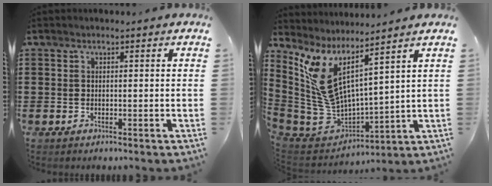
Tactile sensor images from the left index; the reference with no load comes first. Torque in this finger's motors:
{"motor_torque": [1.94, -0.11, 0.47, 0.20]}